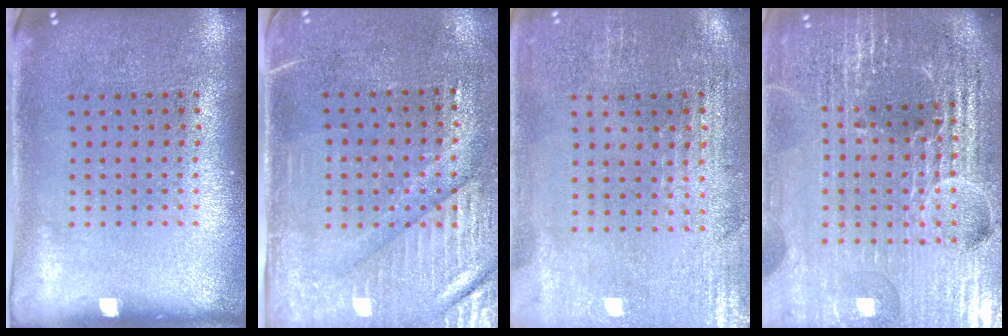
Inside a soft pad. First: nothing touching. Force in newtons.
{"total": 3.5, "press": 3.1, "slide": 1.7}
{"total": 0.6, "press": 0.5, "slide": 0.3}
{"total": 6.5, "press": 5.7, "slide": 3.1}